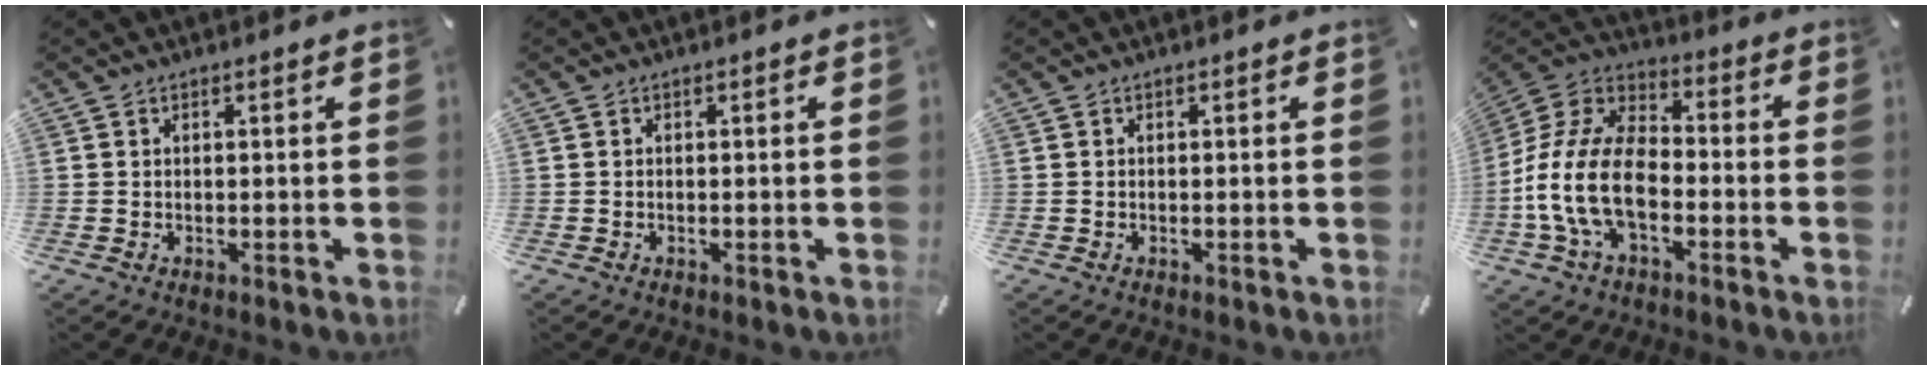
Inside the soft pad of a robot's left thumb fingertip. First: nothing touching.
{"total": 0.0}
{"total": 0.0}
{"total": 15.2, "force": [-5.8, 9.1, 10.7], "torque": [-0.238, 0.021, -0.108]}